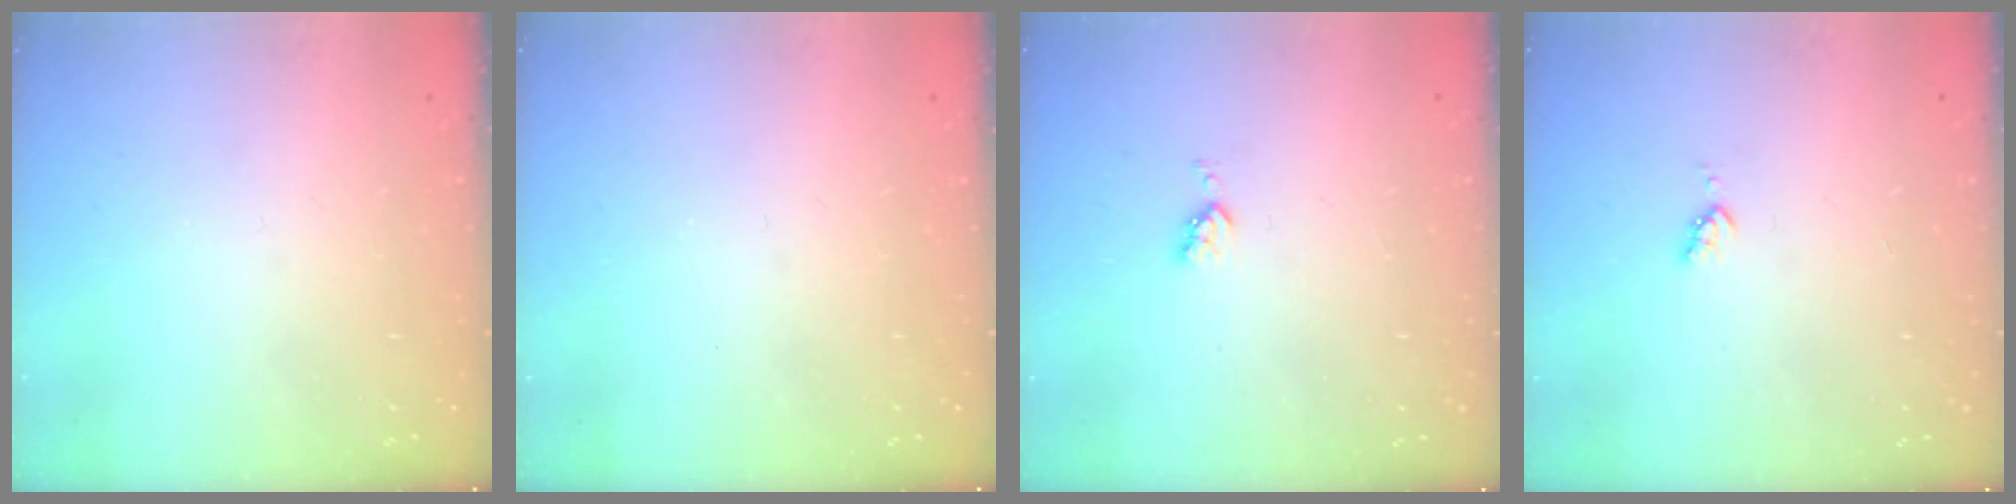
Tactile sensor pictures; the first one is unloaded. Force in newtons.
{"total": 0.0}
{"total": 4.0, "press": 4.0, "slide": 0.5}
{"total": 3.6, "press": 3.5, "slide": 0.4}